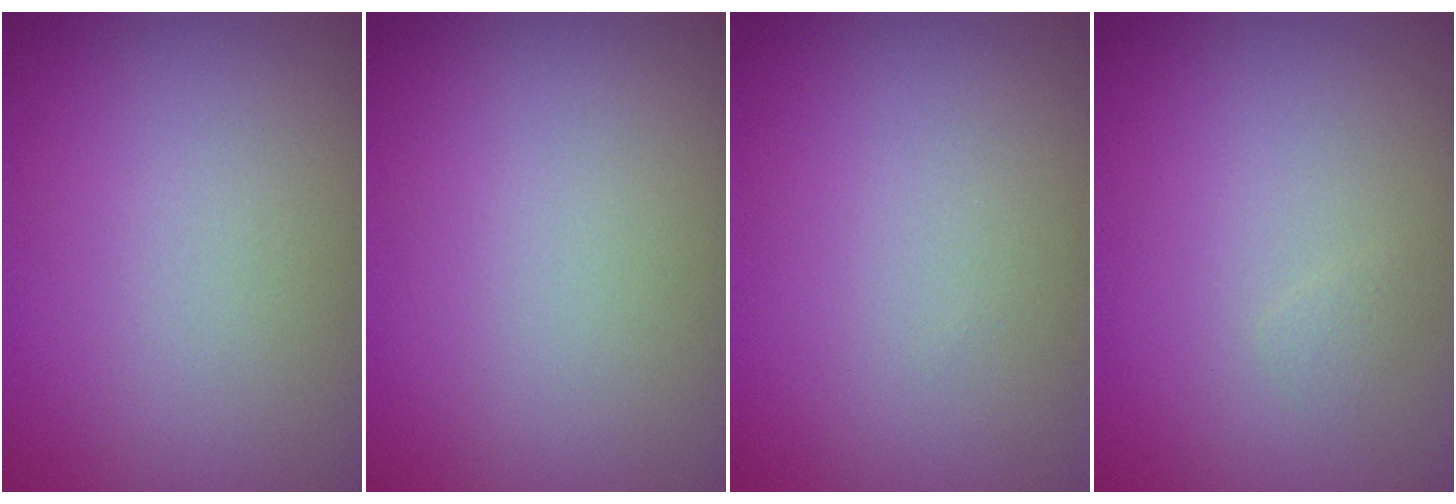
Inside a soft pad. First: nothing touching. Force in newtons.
{"total": 0.0}
{"total": 0.0}
{"total": 0.6, "press": 0.6, "slide": 0.0}